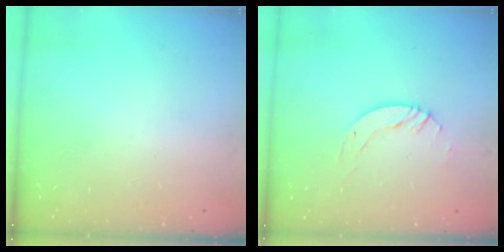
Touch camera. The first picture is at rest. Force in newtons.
{"total": 4.1, "press": 4.1, "slide": 0.4}